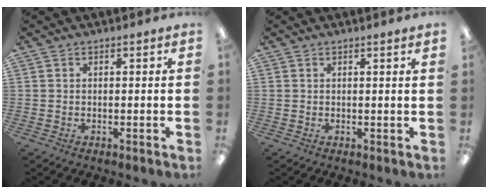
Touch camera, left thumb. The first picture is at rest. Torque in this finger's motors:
{"motor_torque": [-0.16, -0.02, -0.57, 0.19, 0.07]}